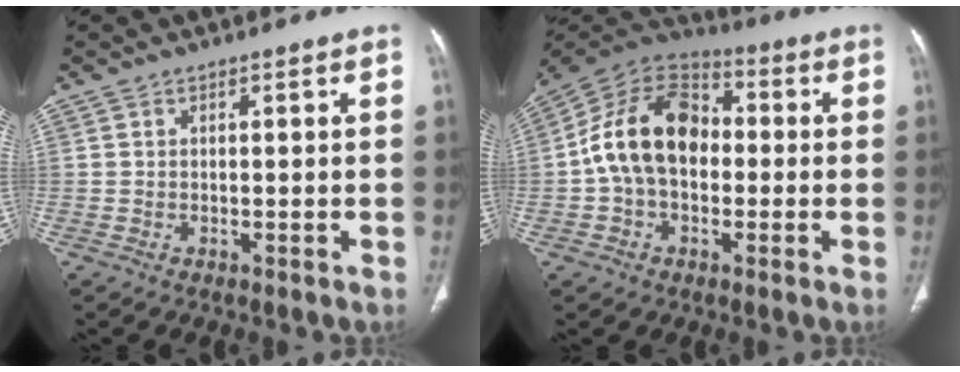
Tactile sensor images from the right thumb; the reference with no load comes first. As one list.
[{"total": 16.3, "force": [-0.3, 11.4, 11.6], "torque": [-0.190, 0.038, -0.017]}]